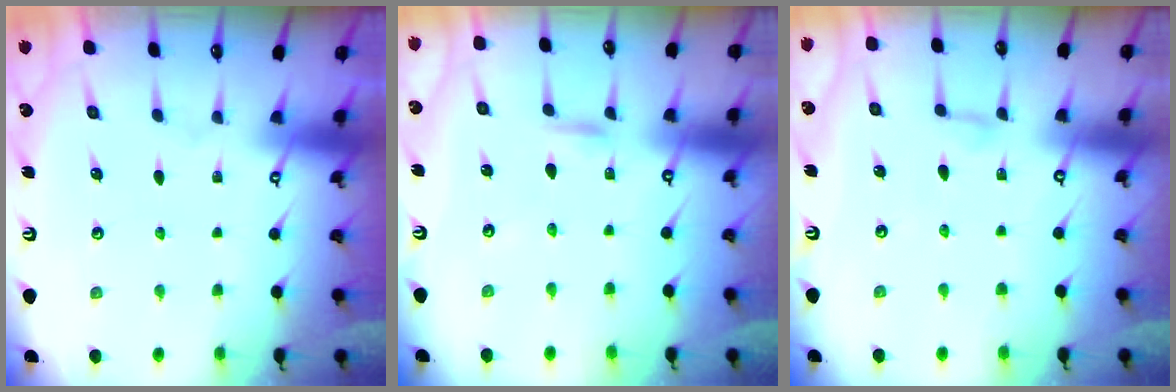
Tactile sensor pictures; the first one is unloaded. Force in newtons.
{"total": 2.1, "press": 2.1, "slide": 0.1}
{"total": 3.9, "press": 3.9, "slide": 0.5}